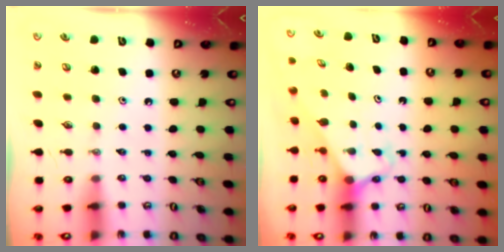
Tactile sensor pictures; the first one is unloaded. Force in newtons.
{"total": 2.5, "press": 2.5, "slide": 0.2}